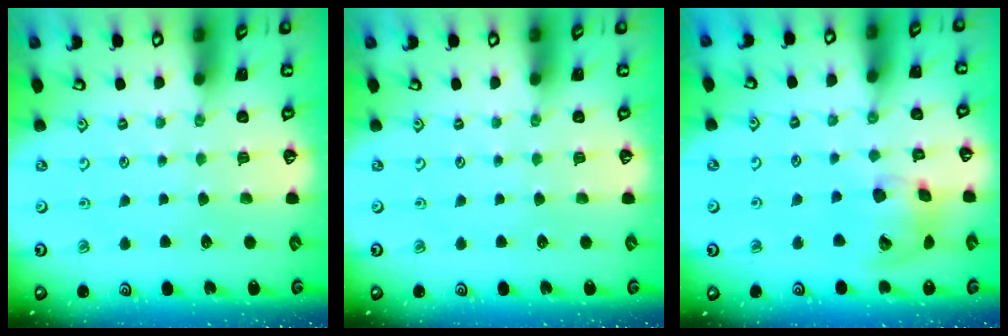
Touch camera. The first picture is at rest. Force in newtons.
{"total": 0.0}
{"total": 14.4, "press": 14.2, "slide": 2.3}